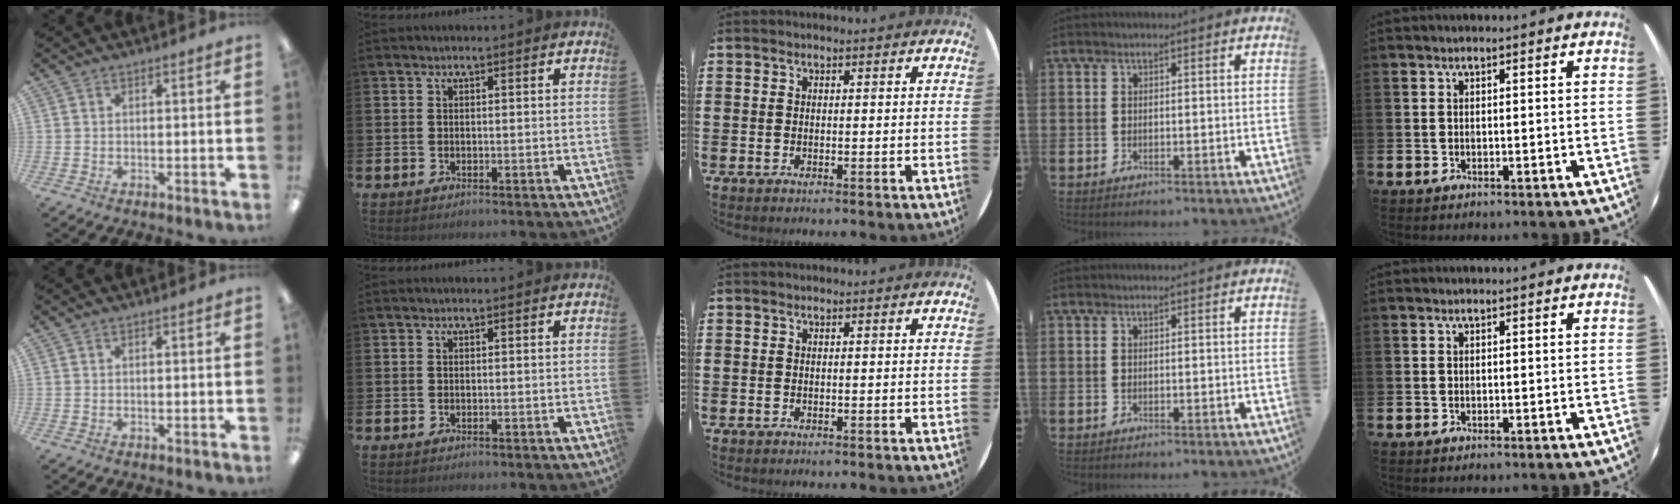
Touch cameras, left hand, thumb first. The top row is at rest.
{}